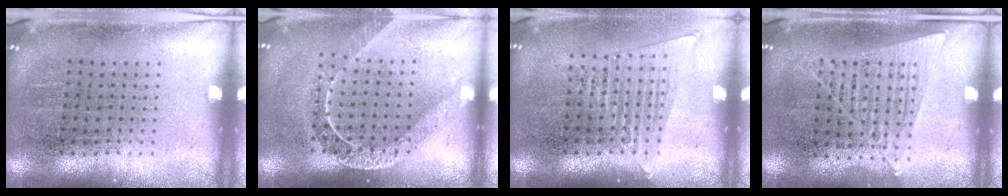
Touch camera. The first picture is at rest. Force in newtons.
{"total": 1.6, "press": 1.4, "slide": 0.8}
{"total": 1.4, "press": 1.3, "slide": 0.6}
{"total": 1.2, "press": 1.1, "slide": 0.5}